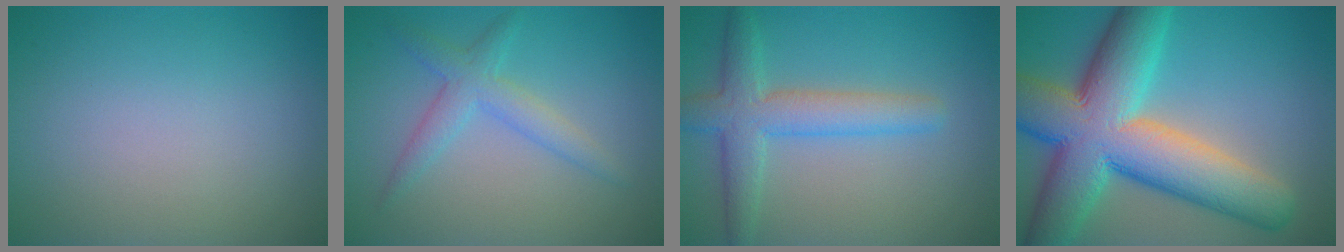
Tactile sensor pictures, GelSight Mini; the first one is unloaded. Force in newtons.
{"total": 2.8, "press": 2.8, "slide": 0.1}
{"total": 4.7, "press": 4.7, "slide": 0.3}
{"total": 14.0, "press": 14.0, "slide": 0.7}